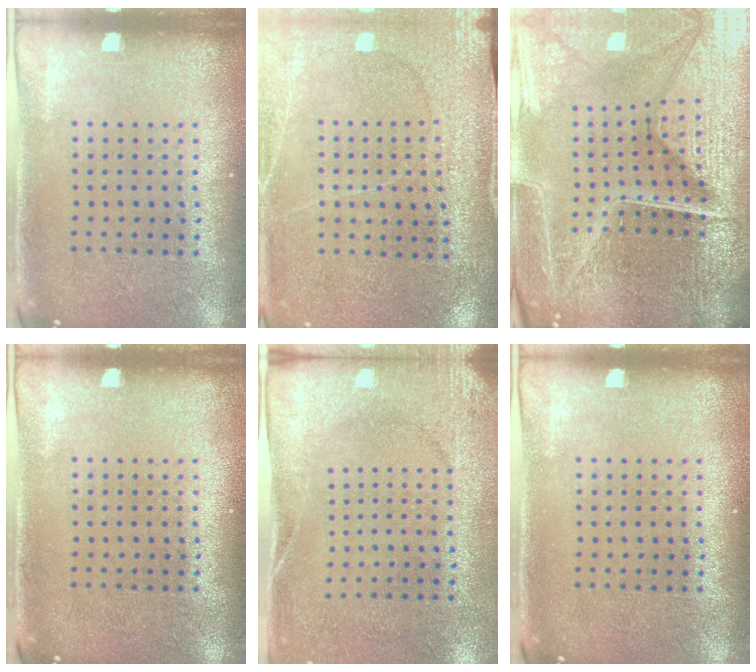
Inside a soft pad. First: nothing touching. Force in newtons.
{"total": 2.9, "press": 2.9, "slide": 0.2}
{"total": 6.8, "press": 6.0, "slide": 3.1}
{"total": 0.0}
{"total": 2.7, "press": 2.1, "slide": 1.6}
{"total": 0.0}